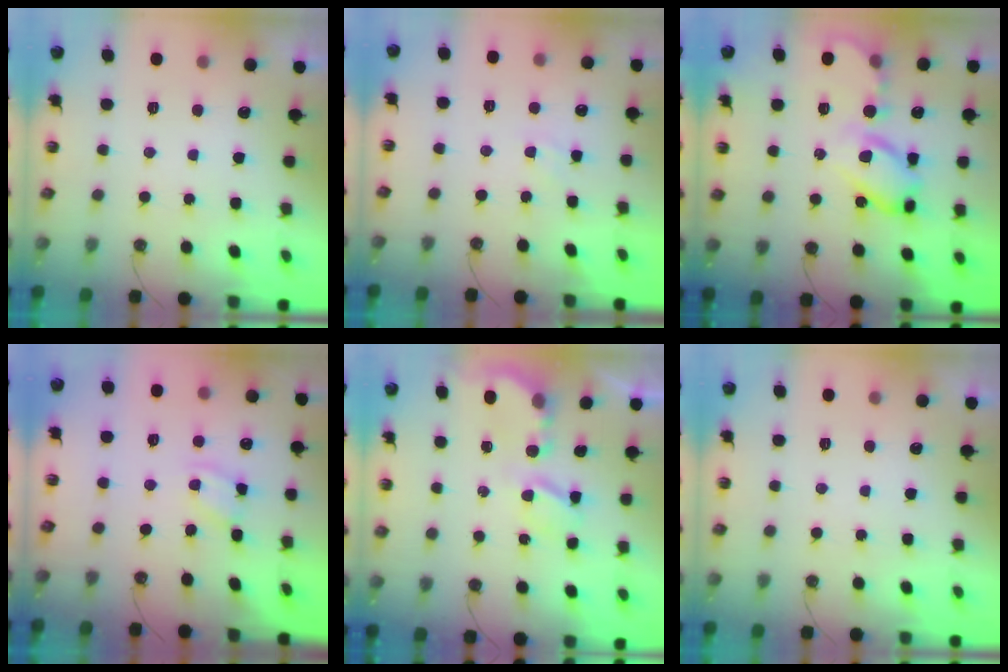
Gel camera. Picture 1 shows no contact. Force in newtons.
{"total": 2.9, "press": 2.9, "slide": 0.5}
{"total": 14.0, "press": 13.9, "slide": 1.4}
{"total": 2.9, "press": 2.9, "slide": 0.4}
{"total": 5.3, "press": 5.3, "slide": 0.3}
{"total": 0.0}